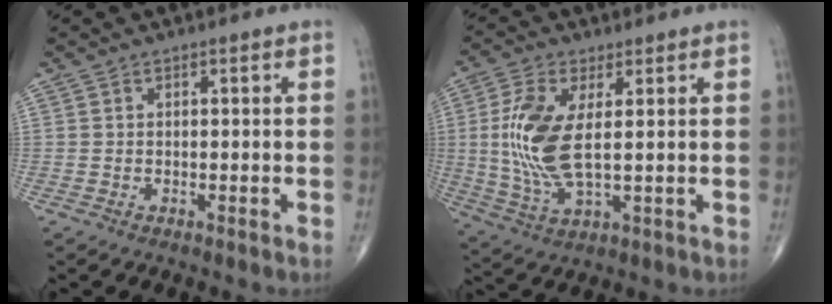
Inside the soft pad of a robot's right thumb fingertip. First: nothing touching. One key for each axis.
{"total": 10.2, "fx": 1.1, "fy": 3.6, "fz": 9.5, "tx": -0.228, "ty": -0.010, "tz": 0.025}